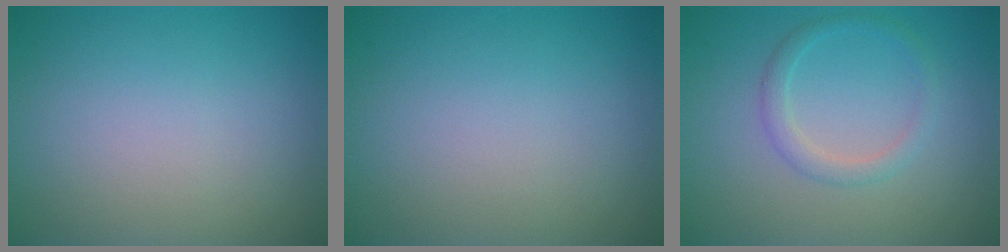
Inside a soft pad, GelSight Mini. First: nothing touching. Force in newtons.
{"total": 0.0}
{"total": 1.7, "press": 1.7, "slide": 0.0}